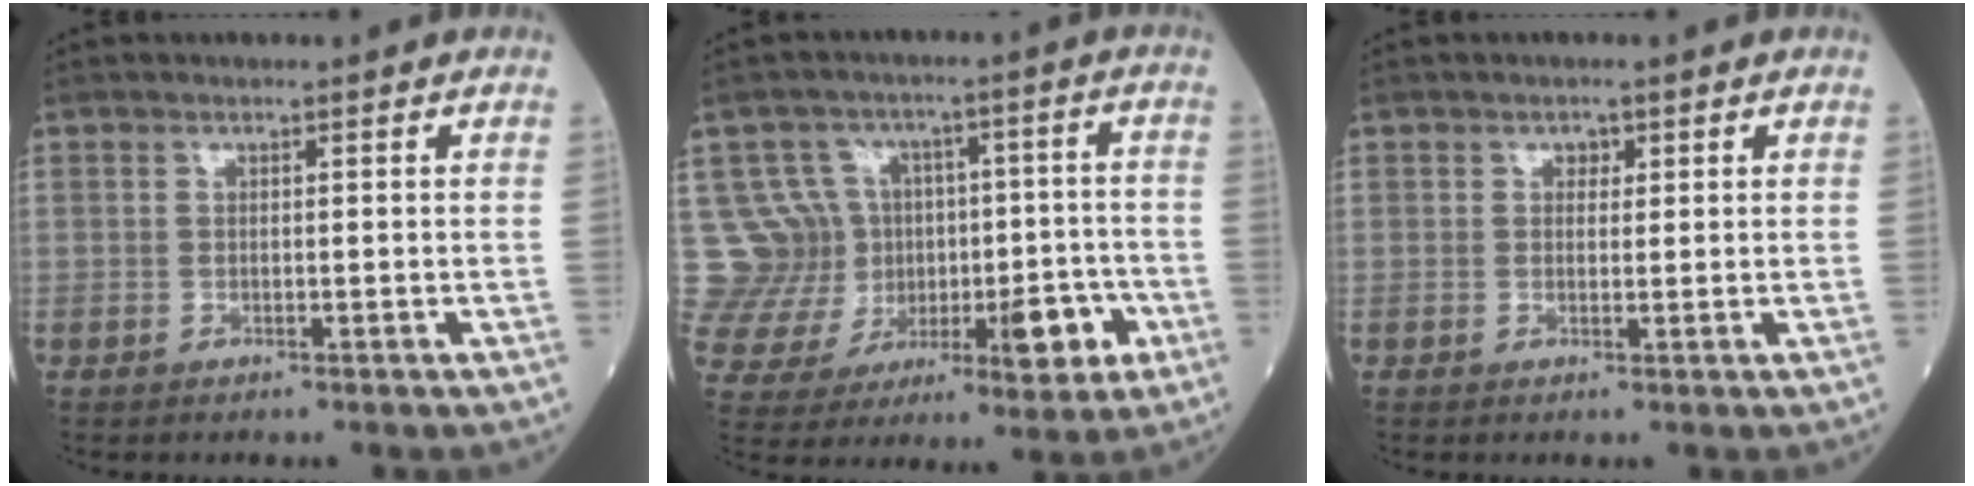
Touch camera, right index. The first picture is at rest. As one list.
[{"total": 13.6, "force": [-0.6, 11.6, 7.2], "torque": [-0.129, 0.063, 0.024]}, {"total": 1.3, "force": [0.7, 1.0, 0.5], "torque": [-0.003, 0.000, 0.010]}]